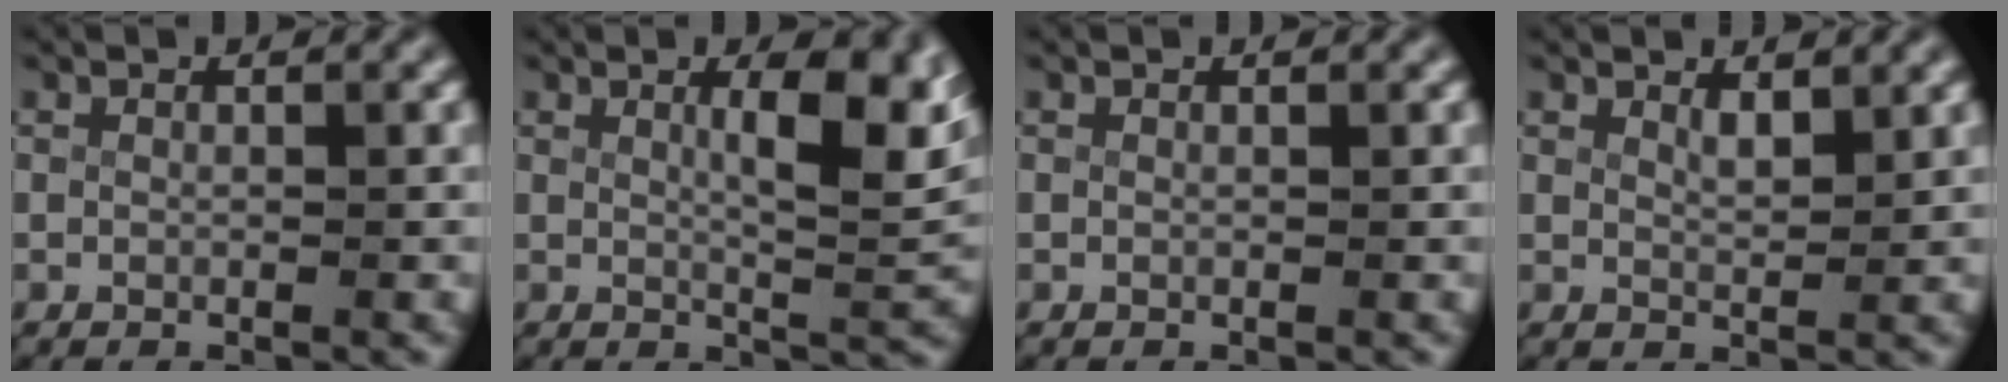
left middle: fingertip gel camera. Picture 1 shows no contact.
{"total": 6.4, "force": [2.5, 2.0, 5.5], "torque": [-0.061, 0.005, 0.033]}
{"total": 0.0}
{"total": 1.4, "force": [1.1, 0.5, 0.7], "torque": [-0.010, -0.010, 0.020]}